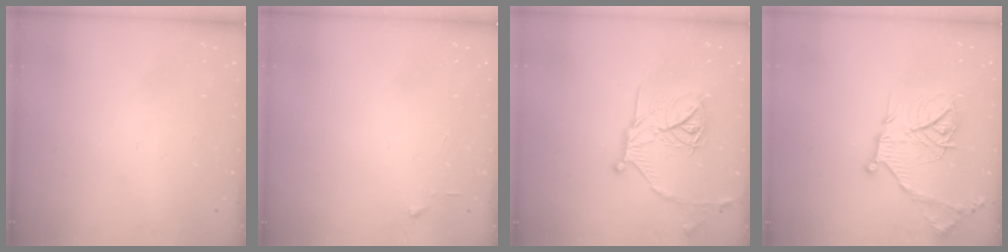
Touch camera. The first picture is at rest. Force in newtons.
{"total": 3.0, "press": 2.9, "slide": 0.4}
{"total": 17.6, "press": 17.6, "slide": 1.4}
{"total": 18.5, "press": 18.4, "slide": 1.9}